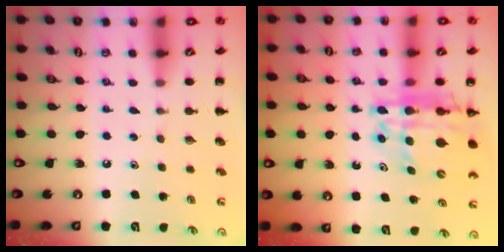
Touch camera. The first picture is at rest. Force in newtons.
{"total": 16.8, "press": 16.2, "slide": 4.5}